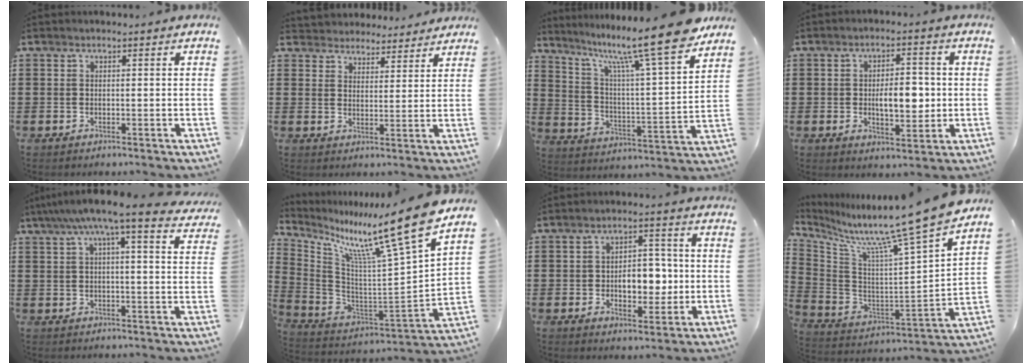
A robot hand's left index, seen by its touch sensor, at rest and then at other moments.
{"total": 4.1, "force": [3.9, 1.1, -0.4], "torque": [-0.011, -0.016, 0.071]}
{"total": 13.7, "force": [10.9, 0.5, 8.2], "torque": [-0.161, -0.073, 0.174]}
{"total": 6.5, "force": [-0.2, 3.1, 5.7], "torque": [-0.083, -0.001, -0.012]}
{"total": 7.7, "force": [5.8, 0.2, 5.1], "torque": [-0.110, -0.019, 0.096]}
{"total": 13.5, "force": [9.9, 0.0, 9.1], "torque": [-0.179, -0.082, 0.151]}
{"total": 7.1, "force": [-0.6, 4.2, 5.7], "torque": [-0.085, 0.003, -0.019]}
{"total": 11.3, "force": [10.2, -2.2, 4.3], "torque": [-0.095, -0.103, 0.150]}